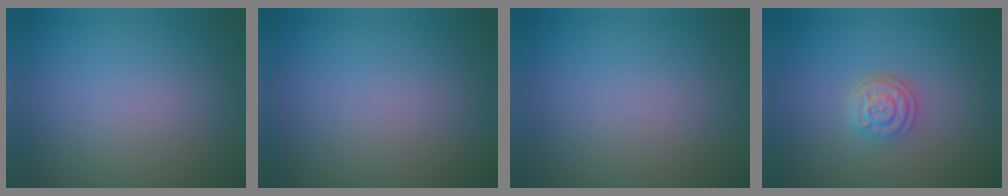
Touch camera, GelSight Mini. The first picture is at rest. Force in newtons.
{"total": 0.0}
{"total": 0.0}
{"total": 3.0, "press": 2.4, "slide": 1.7}